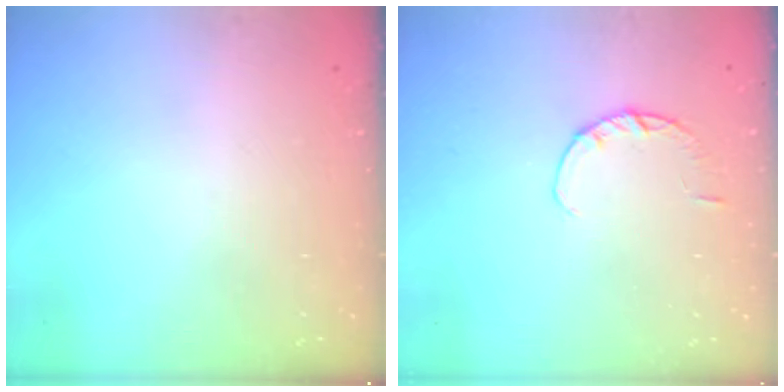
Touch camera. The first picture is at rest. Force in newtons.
{"total": 2.9, "press": 2.8, "slide": 0.4}